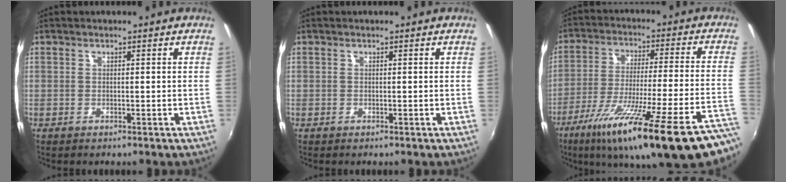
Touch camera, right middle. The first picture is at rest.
{"total": 0.0}
{"total": 29.7, "force": [-21.1, 2.8, 20.8], "torque": [-0.323, -0.098, -0.312]}